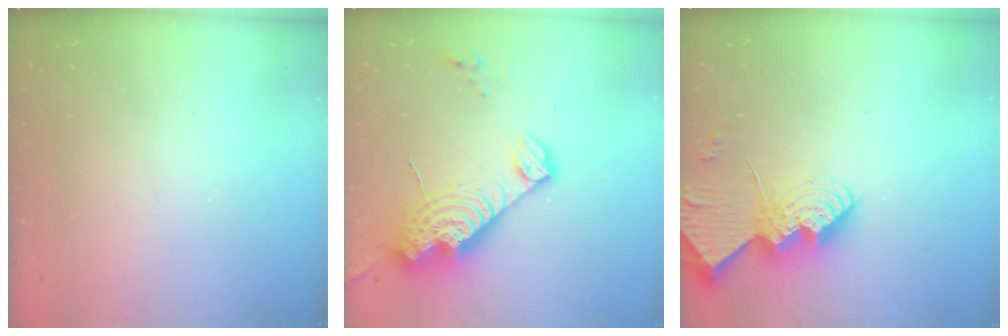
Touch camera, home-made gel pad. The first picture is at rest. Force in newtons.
{"total": 16.0, "press": 15.9, "slide": 1.2}
{"total": 14.0, "press": 14.0, "slide": 0.9}